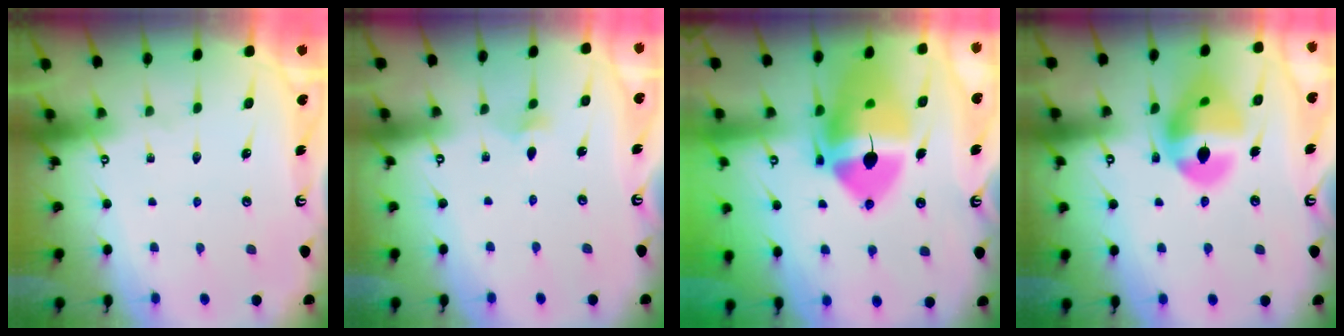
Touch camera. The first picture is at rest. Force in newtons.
{"total": 2.1, "press": 2.1, "slide": 0.5}
{"total": 19.6, "press": 19.5, "slide": 2.7}
{"total": 14.3, "press": 13.4, "slide": 5.1}